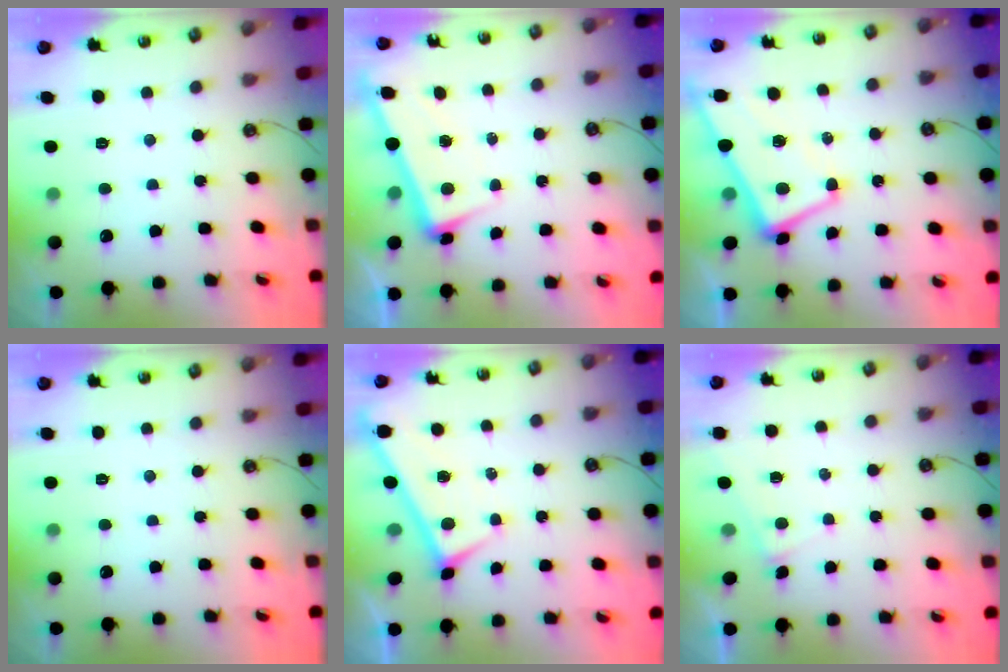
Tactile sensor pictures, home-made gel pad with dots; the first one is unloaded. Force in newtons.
{"total": 3.3, "press": 3.1, "slide": 1.3}
{"total": 1.0, "press": 0.2, "slide": 1.0}
{"total": 0.0}
{"total": 0.0}
{"total": 3.1, "press": 3.1, "slide": 0.2}